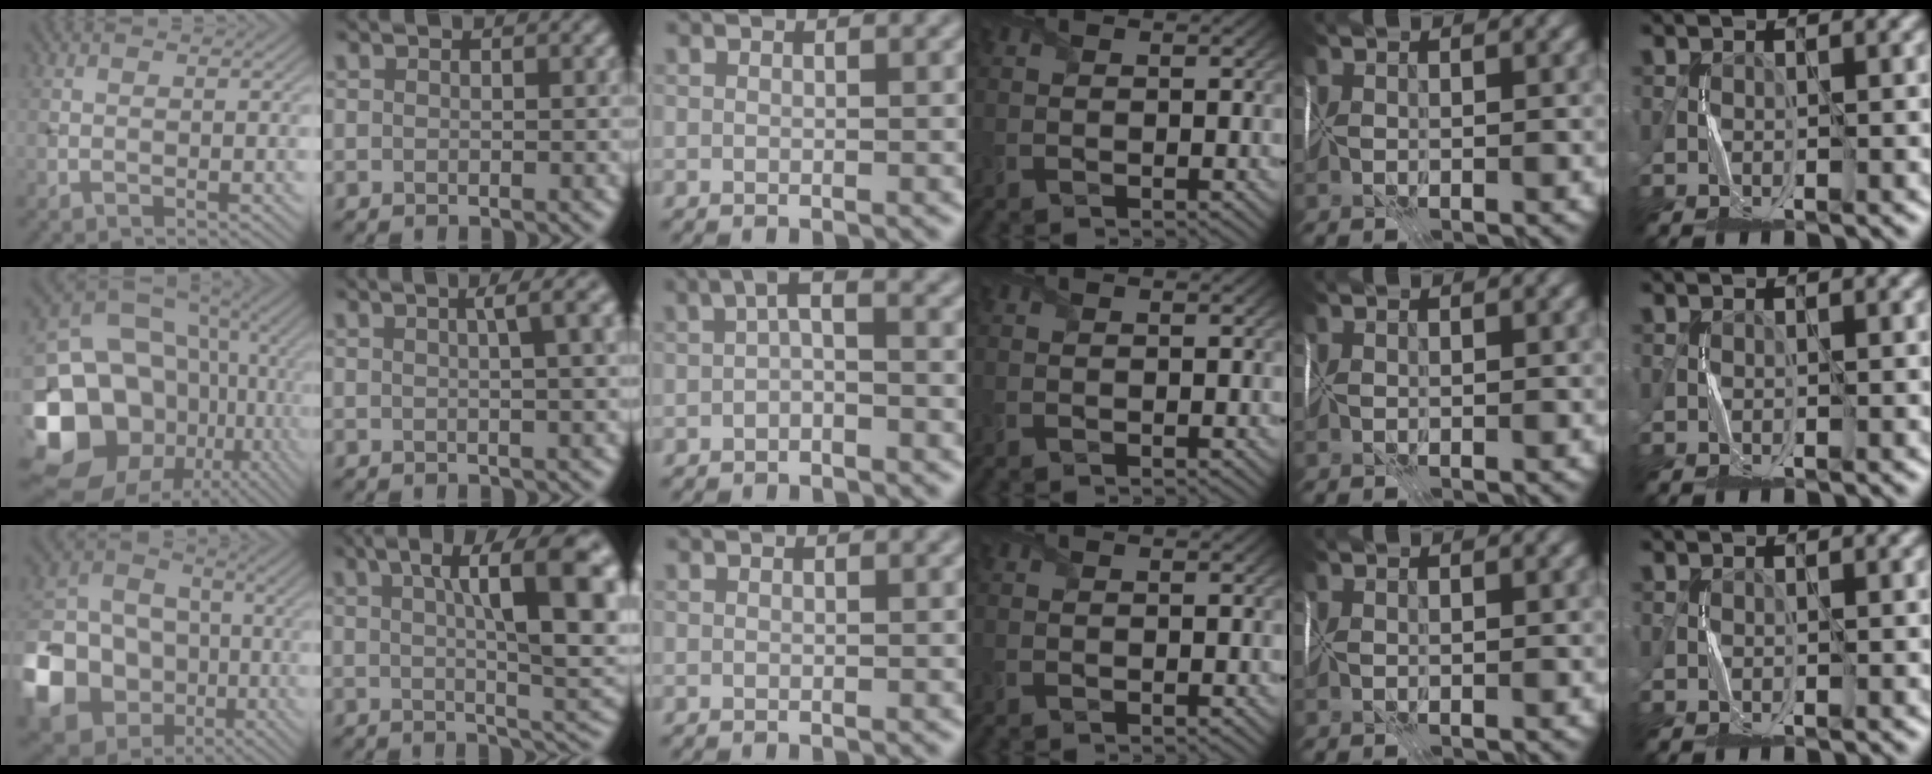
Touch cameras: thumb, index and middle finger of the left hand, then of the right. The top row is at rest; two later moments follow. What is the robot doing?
{"motion": "fold", "object": "wrapping paper"}